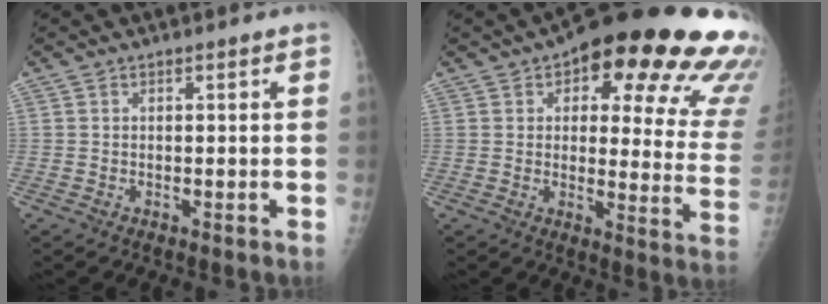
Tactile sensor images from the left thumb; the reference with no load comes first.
{"total": 26.0, "force": [14.8, 9.4, 19.2], "torque": [-0.179, -0.043, 0.172]}